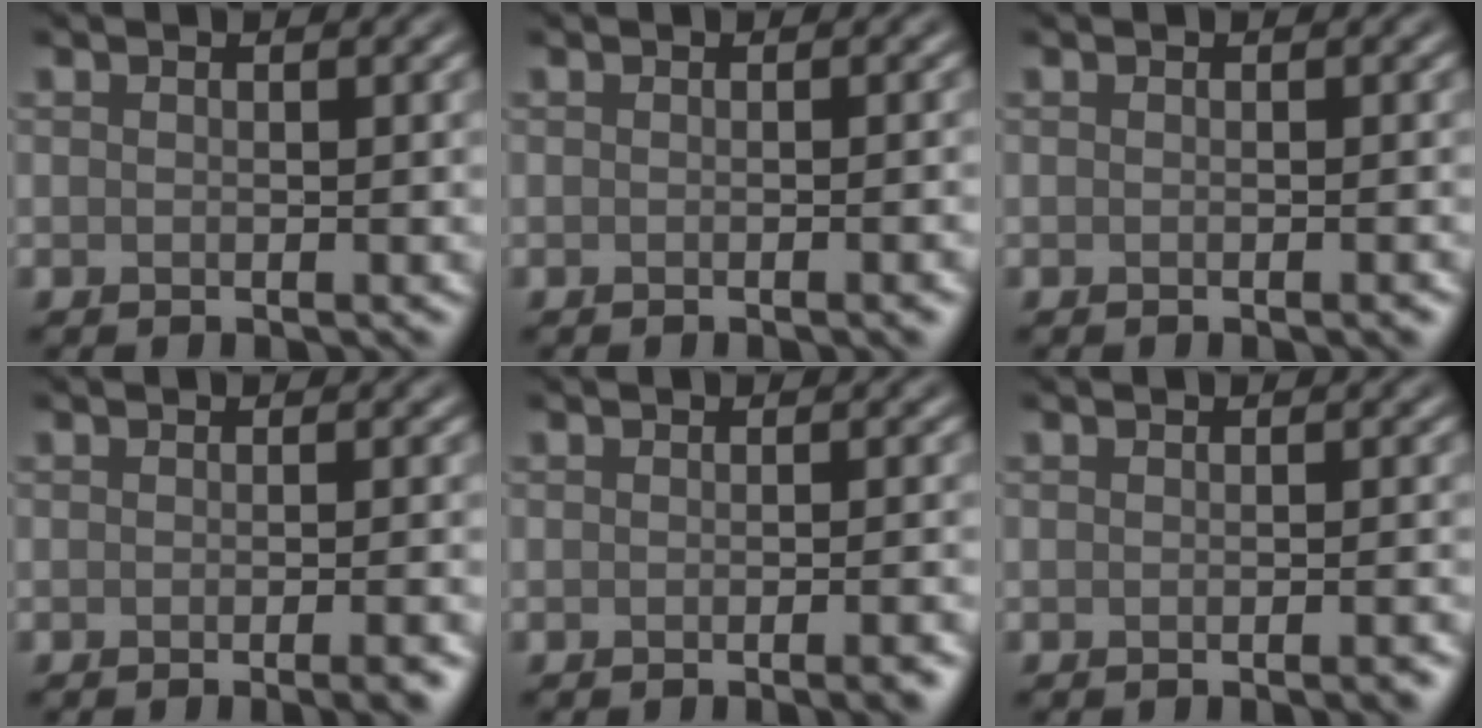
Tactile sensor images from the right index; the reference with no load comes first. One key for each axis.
{"total": 1.7, "fx": -0.6, "fy": 0.4, "fz": 1.5, "tx": -0.009, "ty": 0.001, "tz": -0.008}
{"total": 0.8, "fx": -0.4, "fy": 0.2, "fz": 0.7, "tx": -0.006, "ty": 0.002, "tz": -0.006}
{"total": 3.0, "fx": -1.3, "fy": 0.9, "fz": 2.6, "tx": -0.014, "ty": 0.002, "tz": -0.018}
{"total": 2.4, "fx": -1.1, "fy": 0.7, "fz": 2.1, "tx": -0.013, "ty": 0.000, "tz": -0.016}
{"total": 1.7, "fx": -0.8, "fy": 0.4, "fz": 1.5, "tx": -0.009, "ty": 0.001, "tz": -0.011}